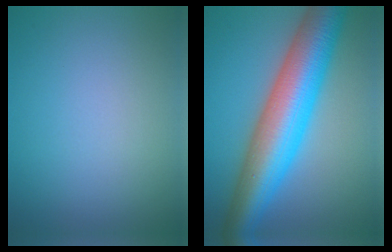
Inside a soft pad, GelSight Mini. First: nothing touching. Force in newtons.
{"total": 11.3, "press": 11.3, "slide": 0.1}